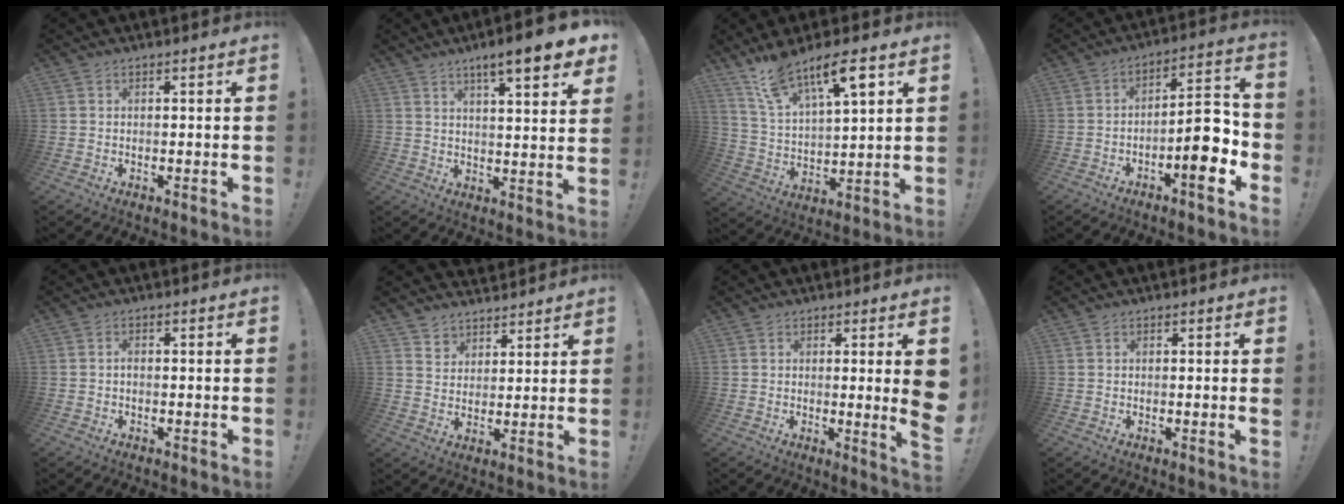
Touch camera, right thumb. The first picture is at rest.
{"total": 10.1, "force": [6.5, 1.0, 7.7], "torque": [-0.101, -0.046, 0.101]}
{"total": 13.7, "force": [9.5, 3.8, 9.0], "torque": [-0.158, -0.057, 0.162]}
{"total": 12.5, "force": [-4.6, 3.6, 11.0], "torque": [-0.147, 0.025, -0.075]}
{"total": 1.0, "force": [-0.6, 0.6, 0.5], "torque": [-0.010, 0.002, -0.010]}
{"total": 5.2, "force": [4.2, 3.1, -0.4], "torque": [0.015, -0.041, 0.080]}
{"total": 7.0, "force": [1.0, -0.4, 6.9], "torque": [-0.092, -0.022, 0.015]}
{"total": 0.9, "force": [0.5, -0.3, 0.7], "torque": [-0.005, -0.004, 0.006]}